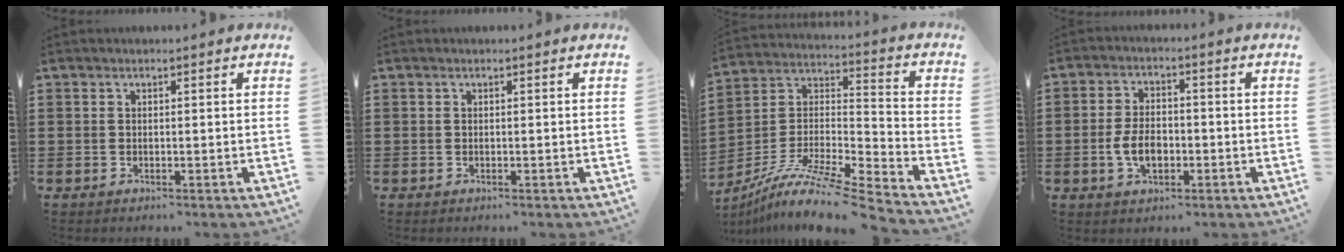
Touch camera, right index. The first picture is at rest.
{"total": 0.0}
{"total": 11.3, "force": [-9.2, 0.3, 6.5], "torque": [-0.126, 0.000, -0.182]}
{"total": 5.5, "force": [-1.3, 3.1, 4.4], "torque": [-0.100, 0.000, -0.027]}